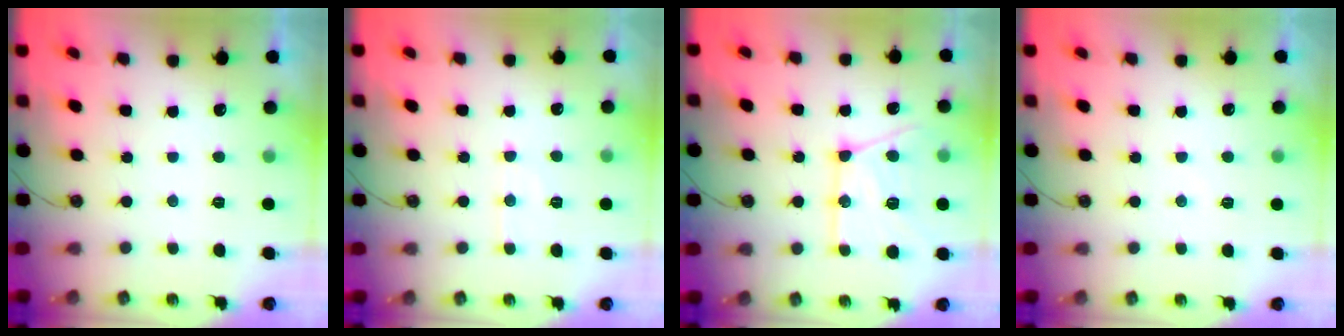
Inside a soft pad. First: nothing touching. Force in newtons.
{"total": 6.8, "press": 6.8, "slide": 0.7}
{"total": 18.4, "press": 18.4, "slide": 1.3}
{"total": 3.5, "press": 3.5, "slide": 0.5}